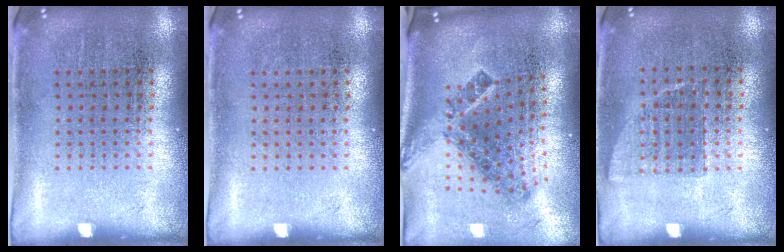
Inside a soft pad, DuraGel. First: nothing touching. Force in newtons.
{"total": 0.0}
{"total": 2.0, "press": 1.4, "slide": 1.4}
{"total": 0.8, "press": 0.7, "slide": 0.4}